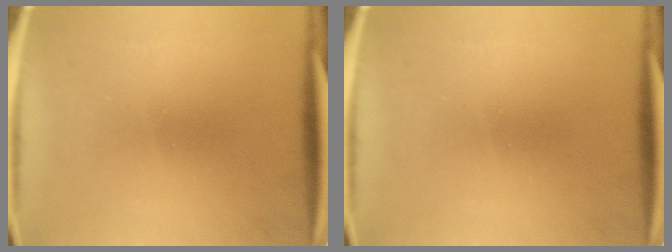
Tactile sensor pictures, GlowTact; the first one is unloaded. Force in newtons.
{"total": 0.0}